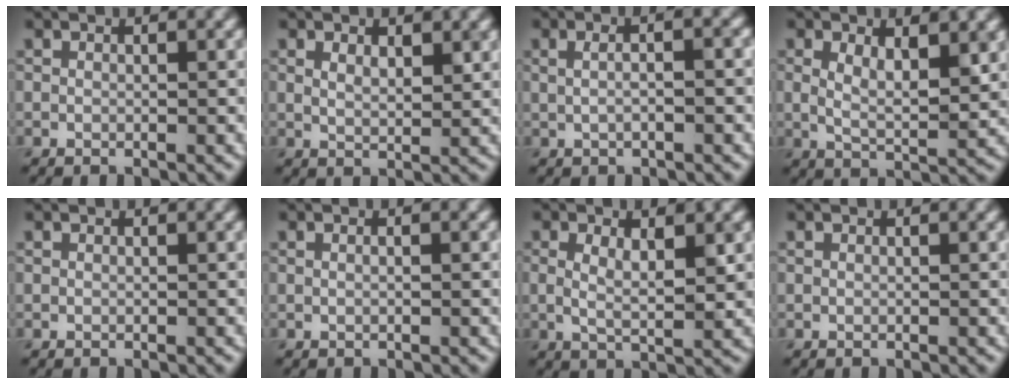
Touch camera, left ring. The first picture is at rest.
{"total": 2.1, "force": [1.1, 0.9, 1.5], "torque": [-0.026, -0.005, 0.023]}
{"total": 5.2, "force": [1.5, 2.5, 4.2], "torque": [-0.041, 0.034, -0.007]}
{"total": 4.0, "force": [1.5, 1.5, 3.4], "torque": [-0.066, -0.006, 0.028]}
{"total": 0.0}
{"total": 1.4, "force": [0.6, 0.7, 1.1], "torque": [-0.004, 0.002, -0.009]}
{"total": 3.2, "force": [0.9, 1.0, 2.9], "torque": [-0.051, -0.003, 0.015]}
{"total": 0.0}